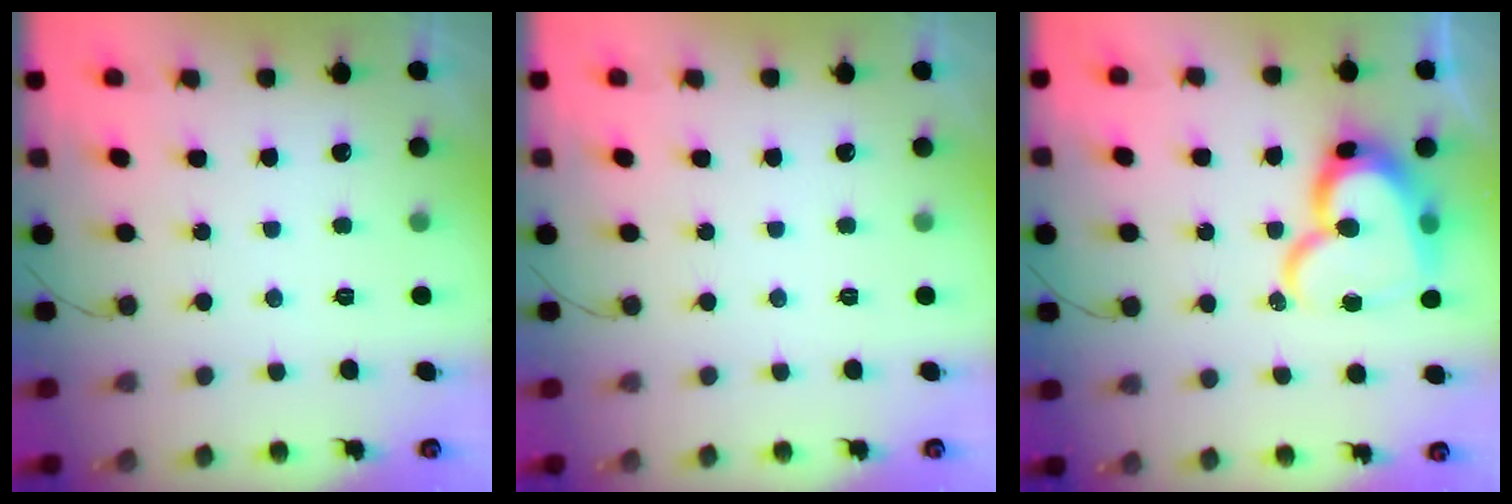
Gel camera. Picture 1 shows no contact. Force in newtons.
{"total": 0.0}
{"total": 18.8, "press": 18.8, "slide": 1.8}